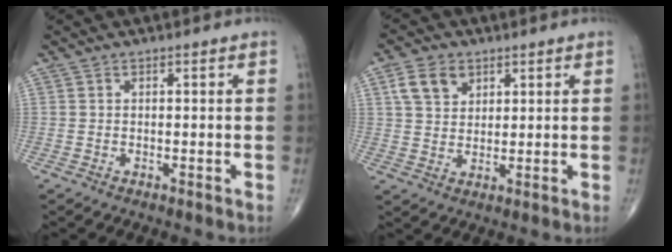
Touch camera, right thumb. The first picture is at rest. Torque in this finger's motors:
{"motor_torque": [-0.49, 0.53, 0.63, 0.35, 0.02]}